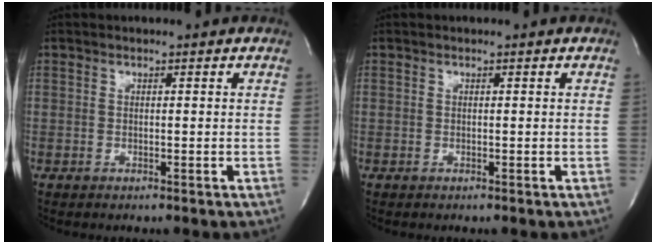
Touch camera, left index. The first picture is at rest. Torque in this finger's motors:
{"motor_torque": [0.00, 0.00, 0.00, 0.00]}